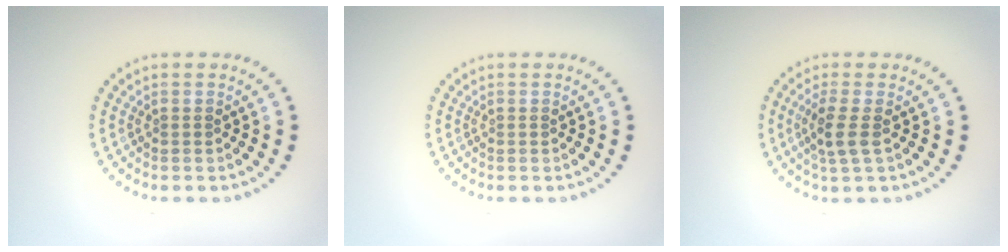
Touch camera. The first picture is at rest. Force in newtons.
{"total": 0.0}
{"total": 2.5, "press": 2.2, "slide": 1.2}